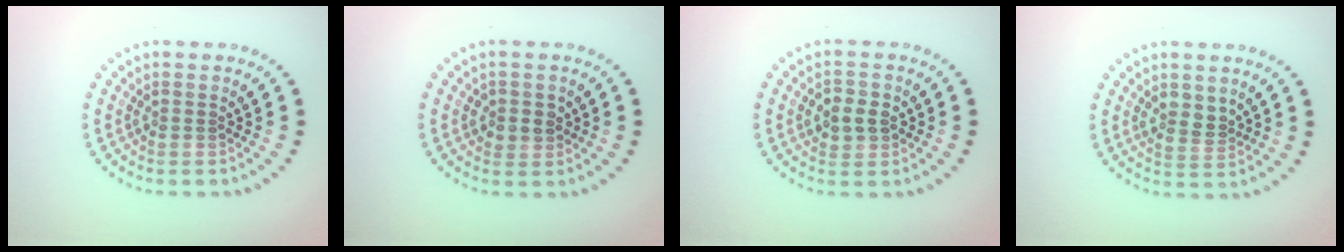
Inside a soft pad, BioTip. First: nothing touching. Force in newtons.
{"total": 1.9, "press": 1.8, "slide": 0.6}
{"total": 2.6, "press": 2.5, "slide": 0.4}
{"total": 2.1, "press": 2.0, "slide": 0.8}